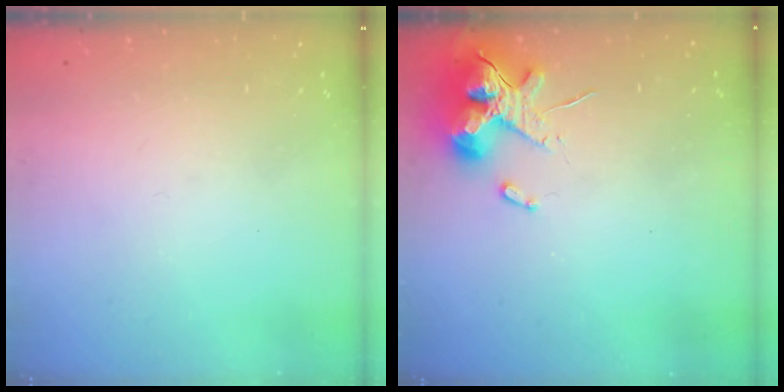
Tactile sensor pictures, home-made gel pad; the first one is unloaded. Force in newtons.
{"total": 11.6, "press": 11.4, "slide": 1.9}